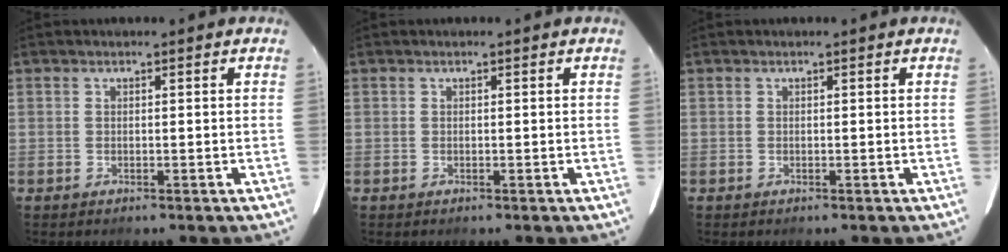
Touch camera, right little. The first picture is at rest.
{"total": 0.0}
{"total": 0.0}